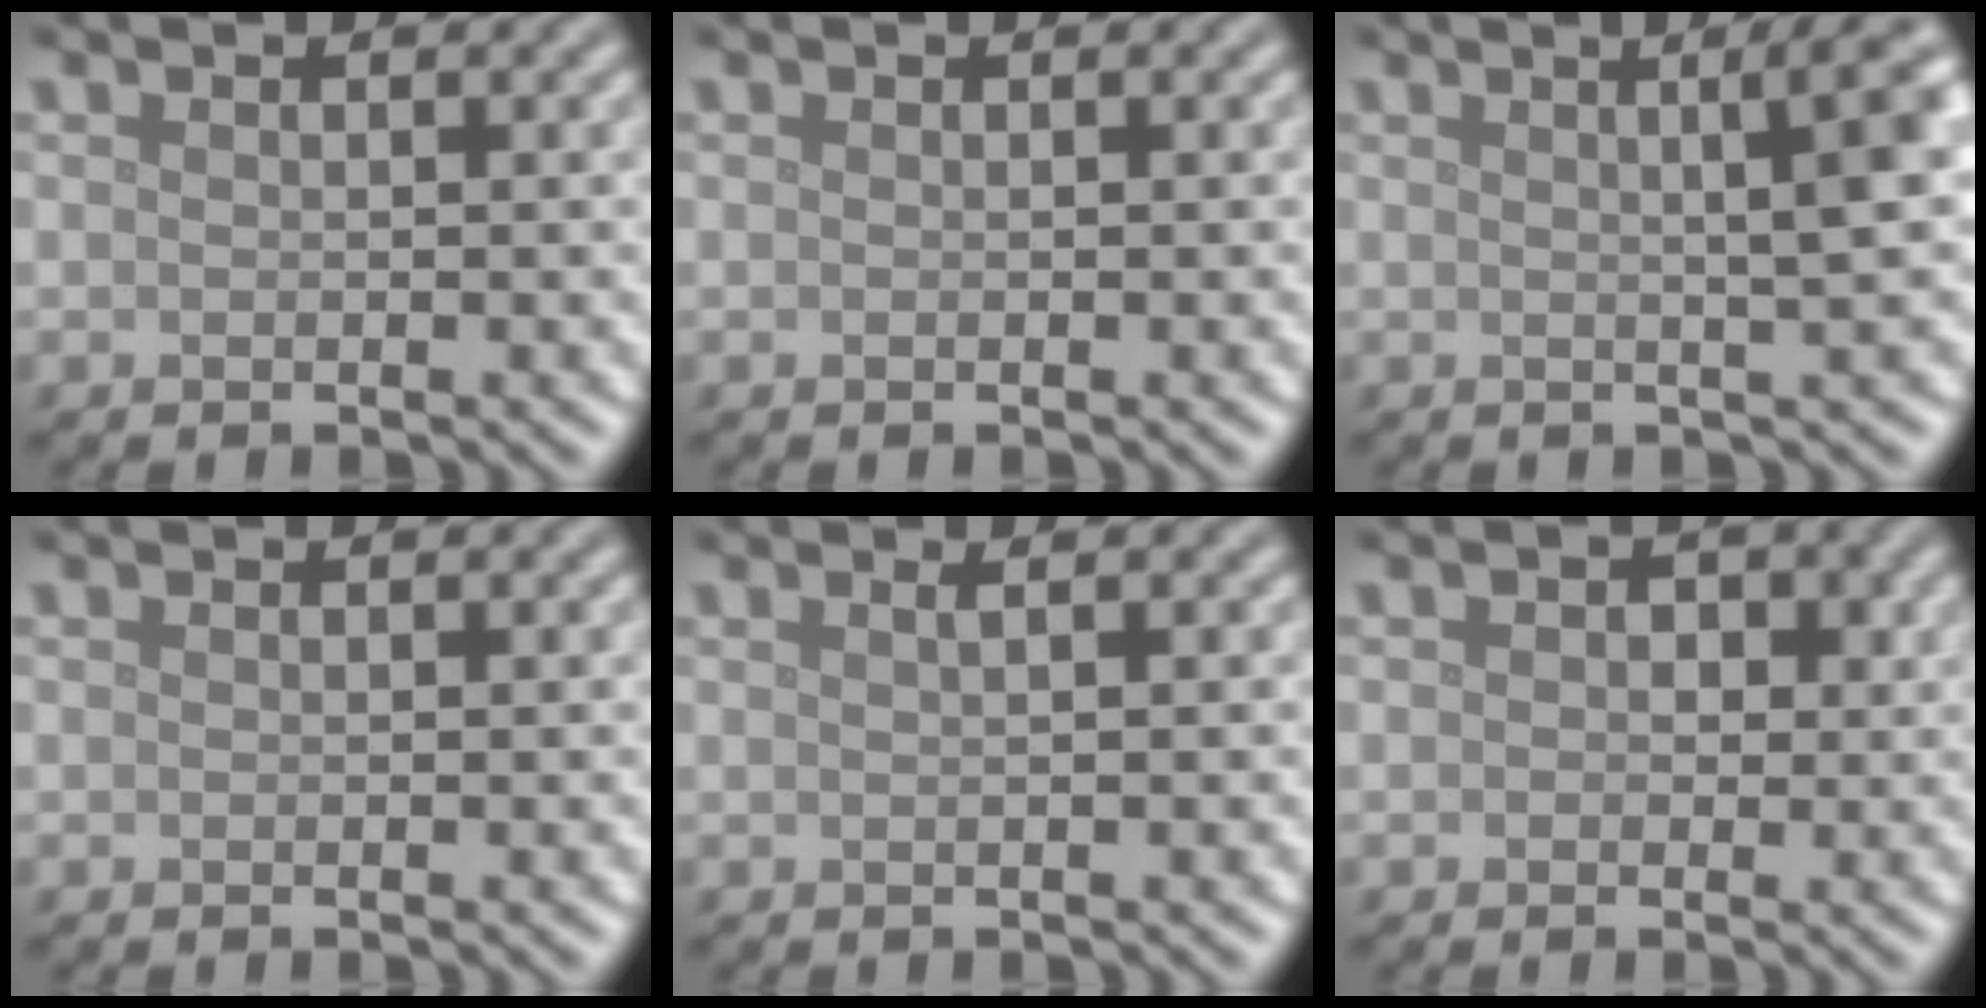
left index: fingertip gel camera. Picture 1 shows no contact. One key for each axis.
{"total": 0.0}
{"total": 6.0, "fx": 1.4, "fy": 1.5, "fz": 5.6, "tx": -0.044, "ty": 0.028, "tz": 0.009}
{"total": 0.0}
{"total": 1.4, "fx": 0.6, "fy": 0.7, "fz": 1.0, "tx": -0.004, "ty": 0.000, "tz": -0.003}
{"total": 1.5, "fx": 0.3, "fy": 1.2, "fz": 0.9, "tx": -0.005, "ty": -0.001, "tz": 0.001}